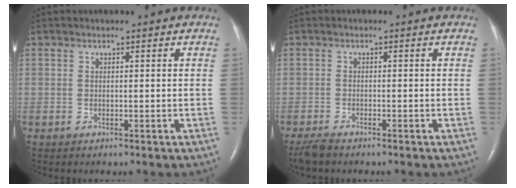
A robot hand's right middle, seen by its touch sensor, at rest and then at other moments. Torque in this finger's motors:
{"motor_torque": [0.42, -0.38, -0.03, 0.01]}